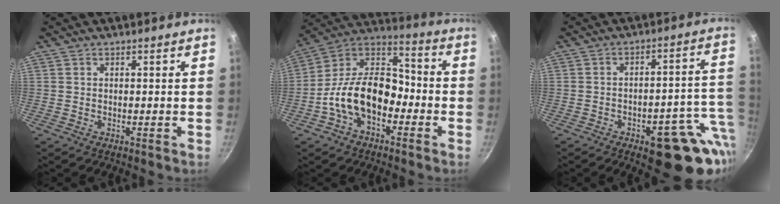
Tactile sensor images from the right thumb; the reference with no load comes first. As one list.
[{"total": 16.6, "force": [-5.2, 10.6, 11.6], "torque": [-0.168, 0.064, -0.115]}, {"total": 17.5, "force": [-5.6, 7.5, 14.9], "torque": [-0.127, 0.027, -0.065]}]